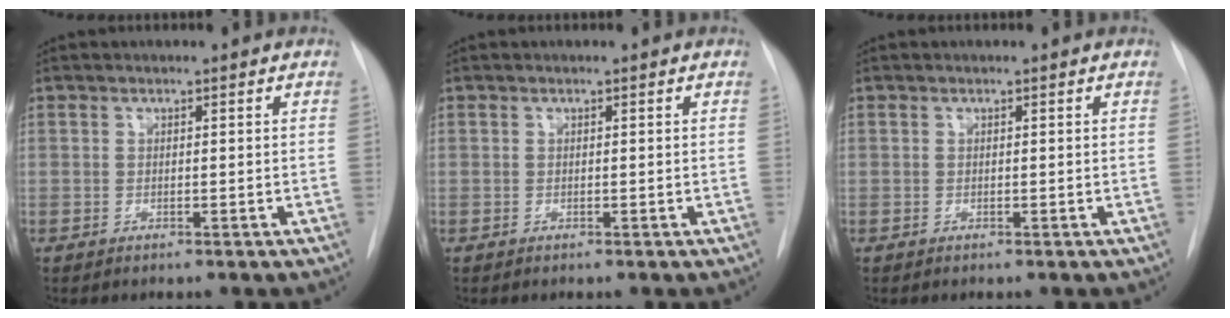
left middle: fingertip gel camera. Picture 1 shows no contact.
{"total": 0.0}
{"total": 0.0}